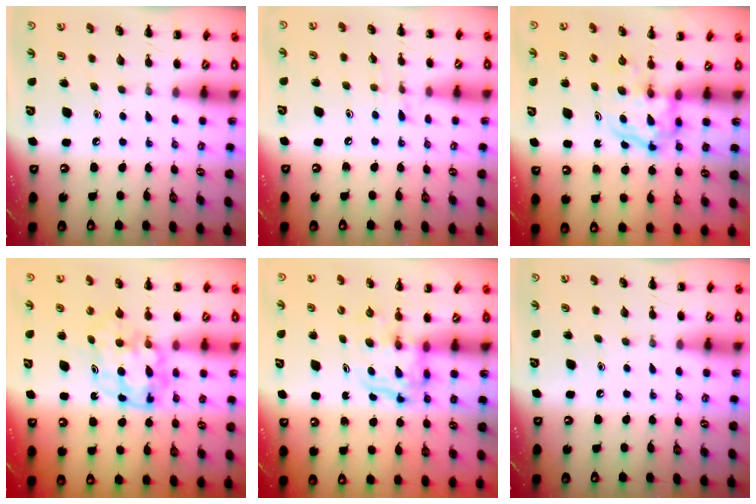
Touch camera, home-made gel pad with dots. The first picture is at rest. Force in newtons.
{"total": 6.5, "press": 6.2, "slide": 2.2}
{"total": 3.8, "press": 3.8, "slide": 0.4}
{"total": 5.7, "press": 5.6, "slide": 0.9}
{"total": 3.3, "press": 3.3, "slide": 0.2}
{"total": 0.0}